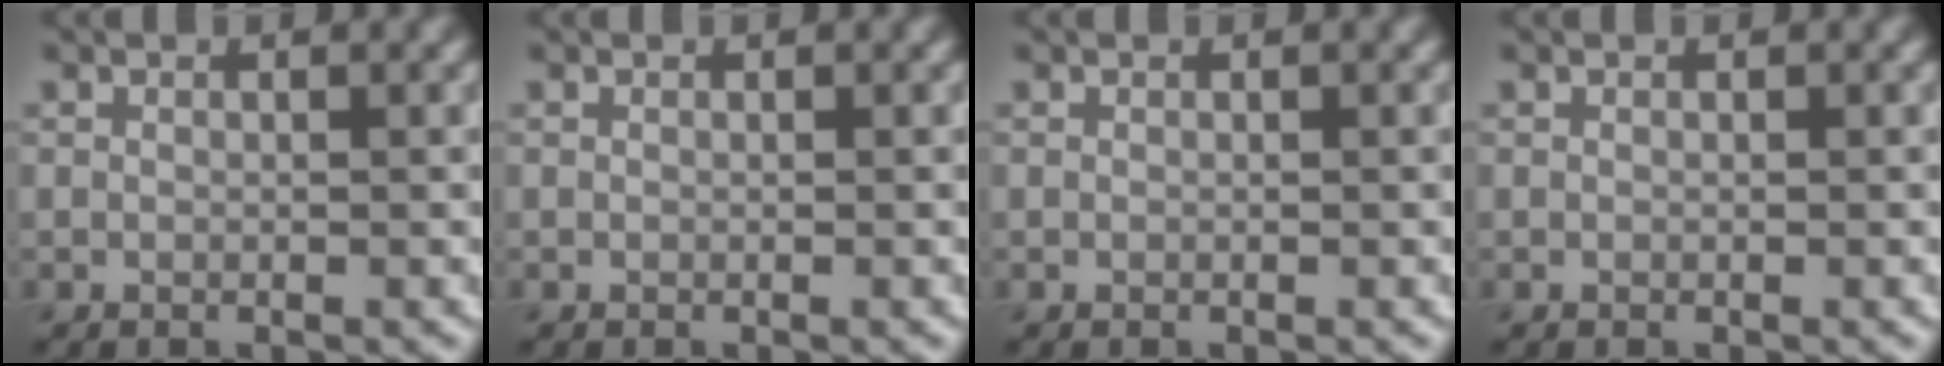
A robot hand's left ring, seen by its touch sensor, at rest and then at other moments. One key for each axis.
{"total": 0.0}
{"total": 0.0}
{"total": 0.0}